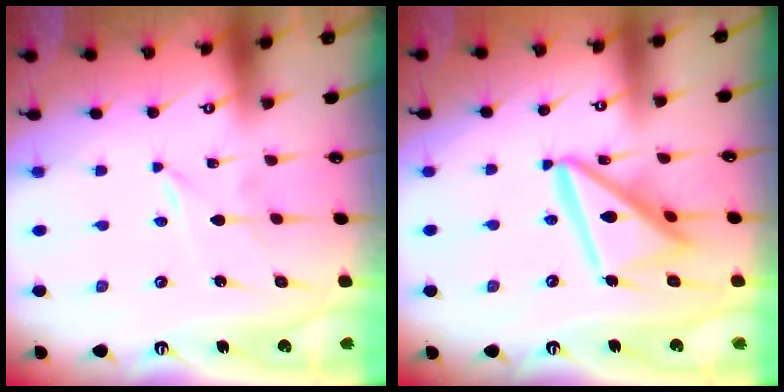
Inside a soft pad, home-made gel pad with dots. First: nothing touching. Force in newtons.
{"total": 15.4, "press": 15.3, "slide": 1.6}